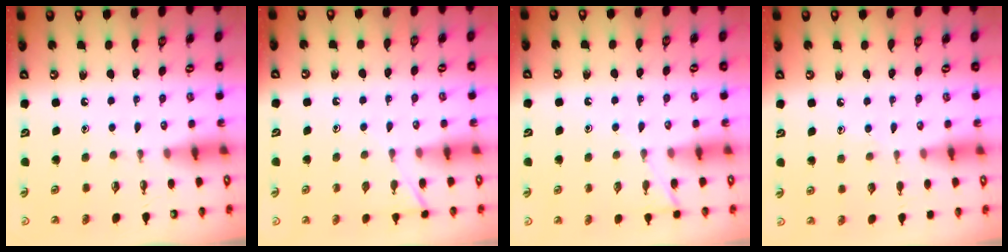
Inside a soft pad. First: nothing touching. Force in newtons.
{"total": 6.3, "press": 6.3, "slide": 0.6}
{"total": 5.9, "press": 5.9, "slide": 0.6}
{"total": 5.6, "press": 5.6, "slide": 0.5}